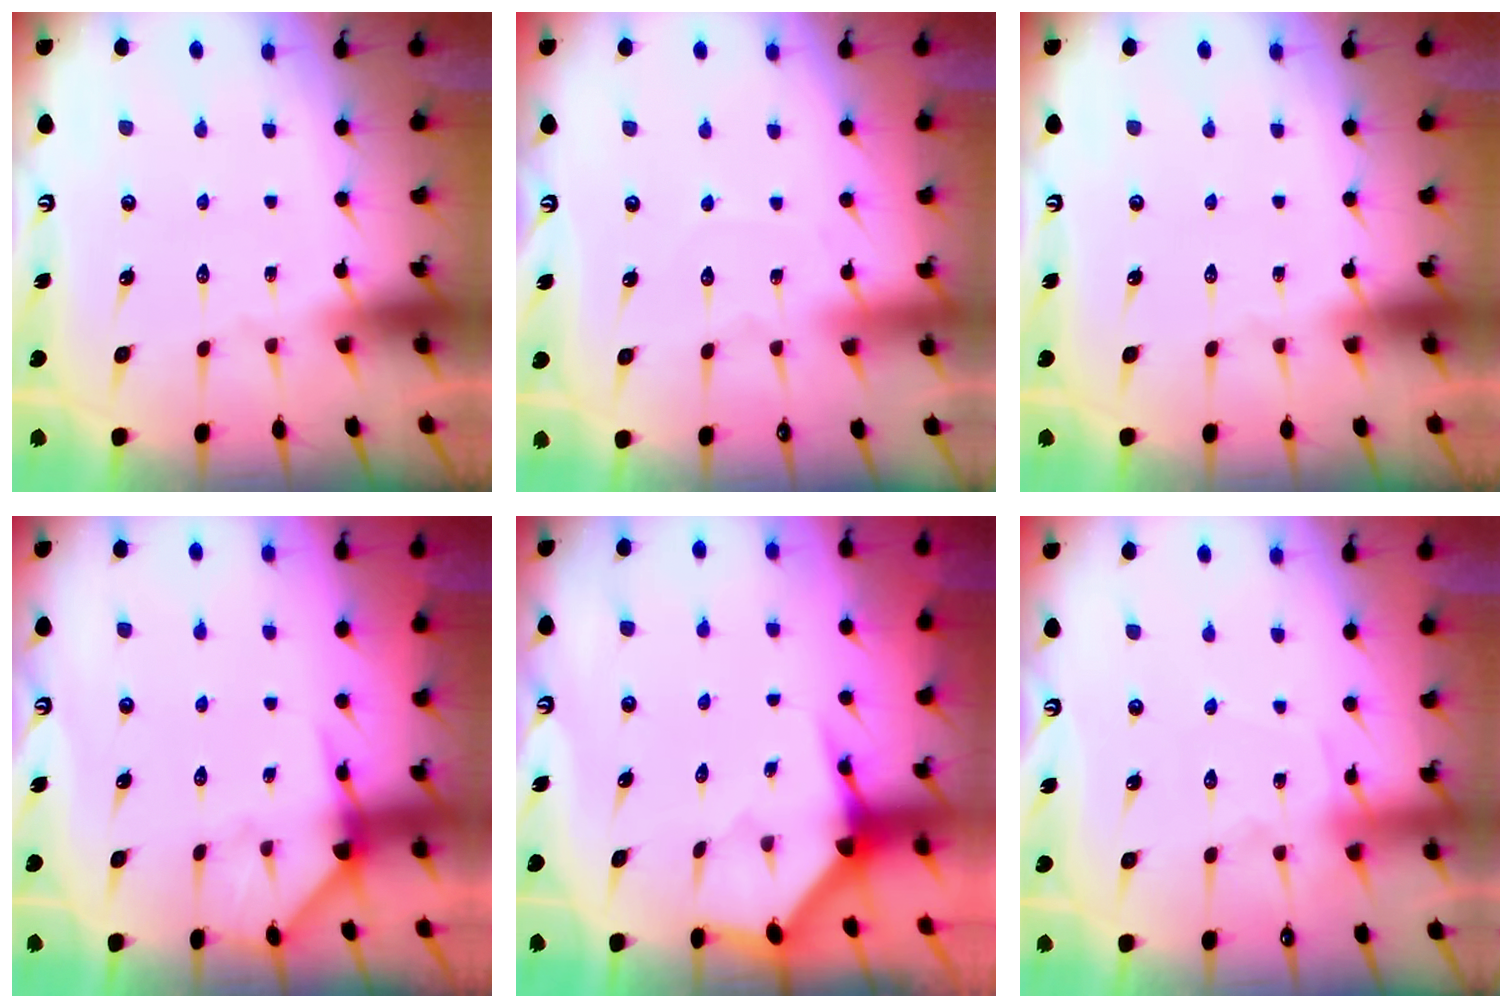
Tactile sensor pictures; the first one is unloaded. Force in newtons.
{"total": 2.9, "press": 2.9, "slide": 0.3}
{"total": 0.0}
{"total": 5.8, "press": 5.8, "slide": 0.4}
{"total": 3.8, "press": 3.8, "slide": 0.1}
{"total": 6.2, "press": 6.1, "slide": 0.7}